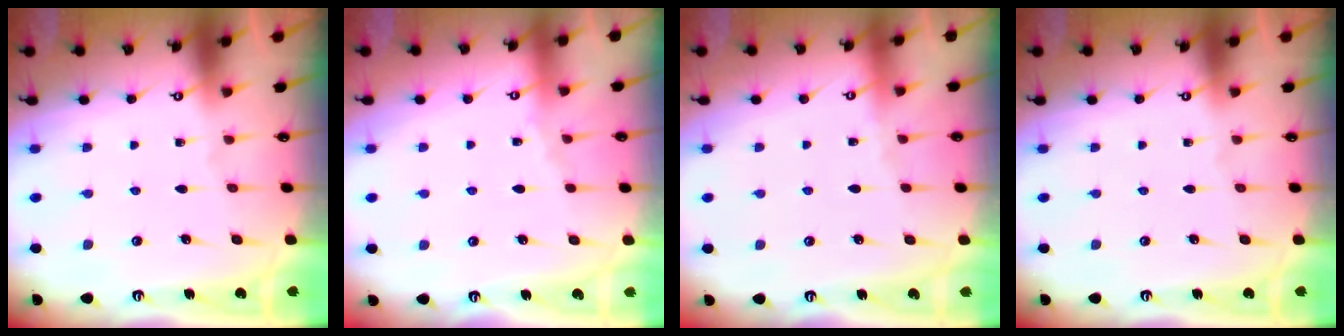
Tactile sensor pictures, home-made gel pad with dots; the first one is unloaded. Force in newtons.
{"total": 1.8, "press": 1.8, "slide": 0.4}
{"total": 0.7, "press": 0.6, "slide": 0.3}
{"total": 0.0}